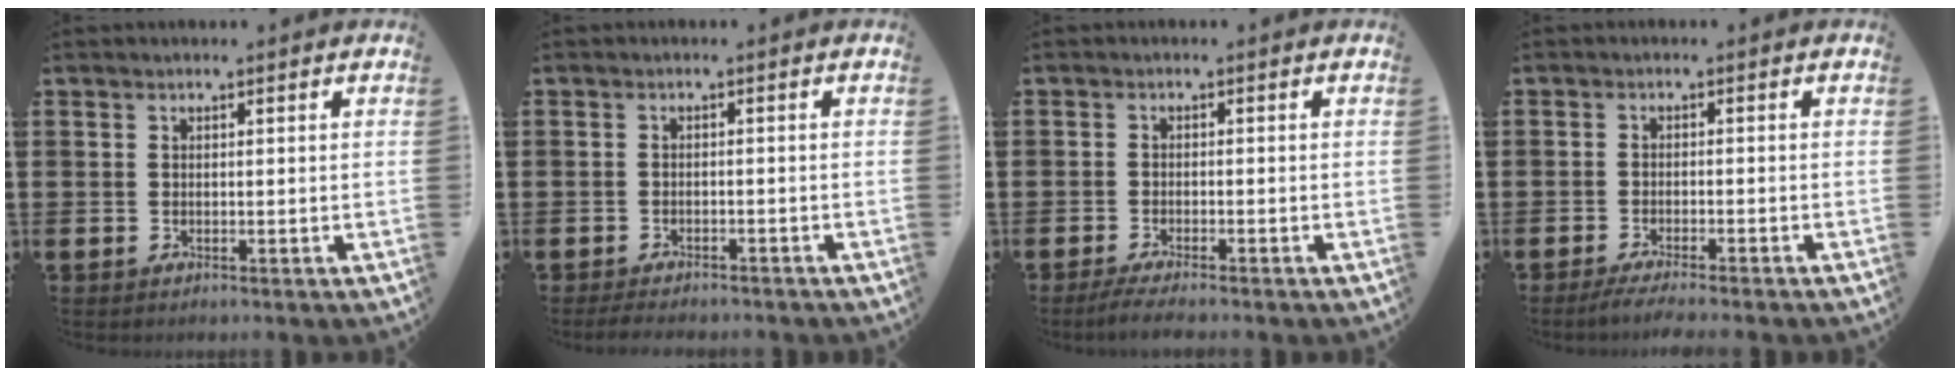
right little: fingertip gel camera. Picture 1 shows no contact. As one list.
[{"total": 1.1, "force": [-1.1, 0.1, 0.3], "torque": [-0.009, 0.002, -0.022]}, {"total": 1.6, "force": [-1.1, 0.1, 1.1], "torque": [-0.019, 0.001, -0.020]}, {"total": 1.9, "force": [-1.6, -0.1, 1.0], "torque": [-0.015, 0.002, -0.030]}]